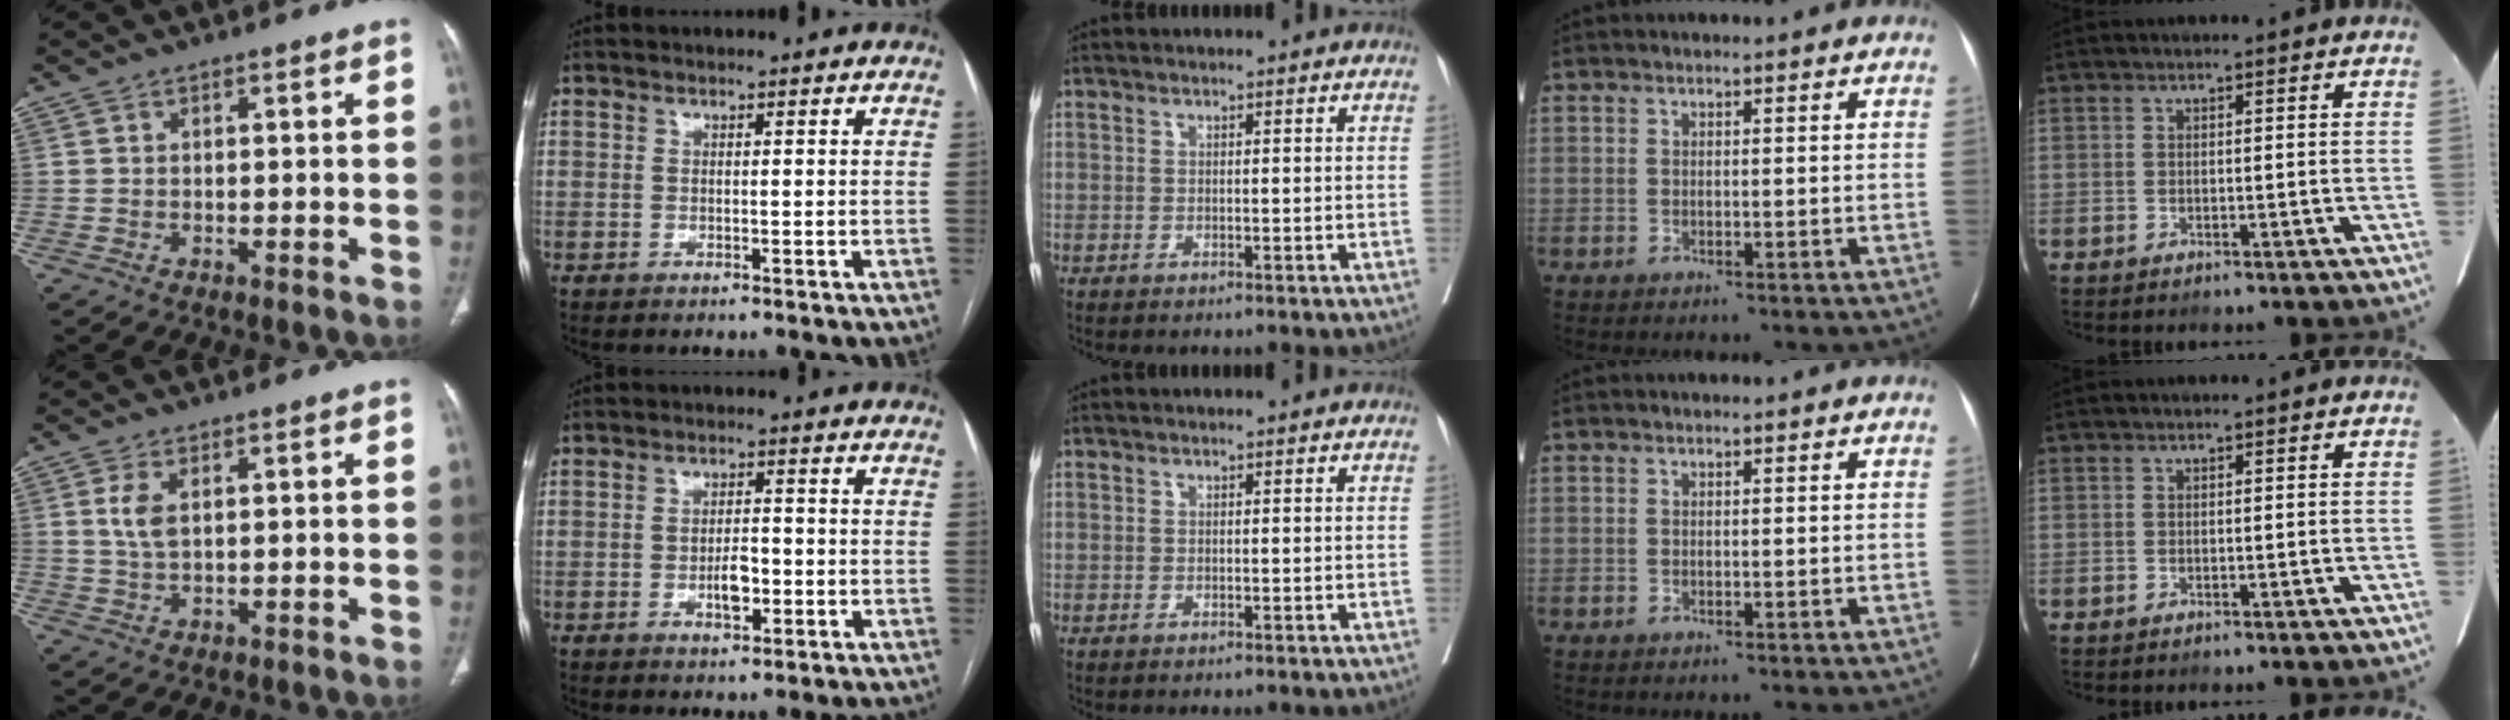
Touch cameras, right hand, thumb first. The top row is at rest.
{"thumb": {"total": 4.6, "force": [1.2, 2.3, 3.8], "torque": [-0.086, -0.001, 0.025]}, "index": {"total": 3.8, "force": [-1.2, 1.5, 3.3], "torque": [-0.057, 0.003, -0.018]}}